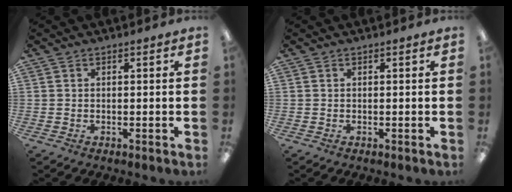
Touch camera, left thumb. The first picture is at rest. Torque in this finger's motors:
{"motor_torque": [0.01, 0.01, 0.03, -0.07, 0.00]}